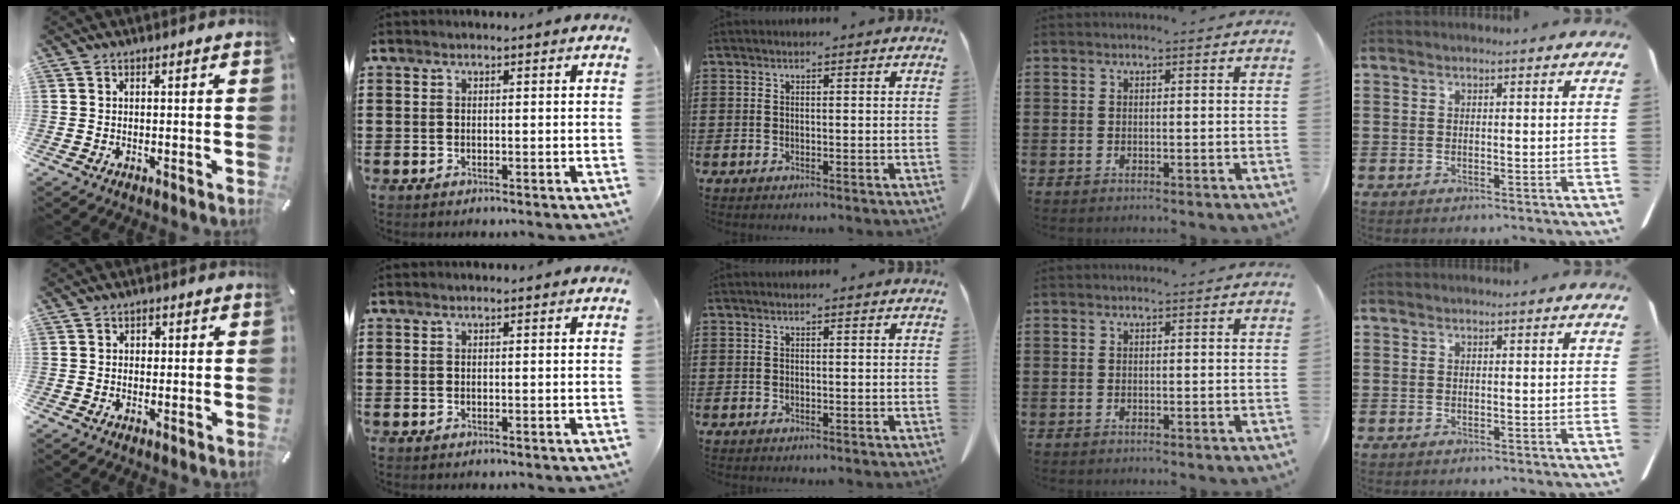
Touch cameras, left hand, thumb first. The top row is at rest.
{"thumb": {"total": 1.4, "force": [0.0, 1.3, 0.5], "torque": [-0.005, 0.003, -0.003]}}